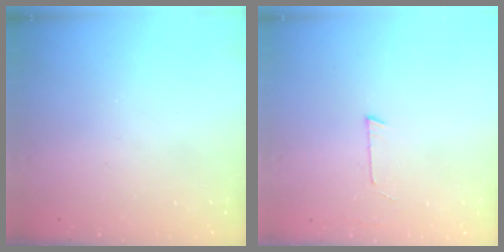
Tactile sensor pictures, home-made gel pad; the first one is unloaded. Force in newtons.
{"total": 2.7, "press": 2.7, "slide": 0.2}